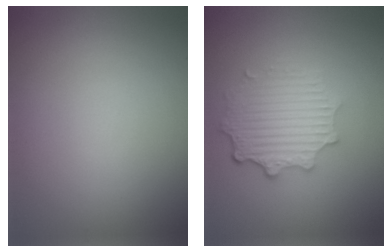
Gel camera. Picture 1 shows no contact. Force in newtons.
{"total": 4.6, "press": 3.6, "slide": 2.8}